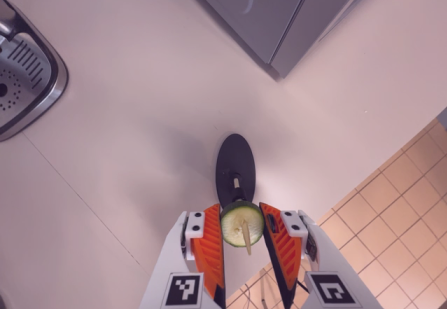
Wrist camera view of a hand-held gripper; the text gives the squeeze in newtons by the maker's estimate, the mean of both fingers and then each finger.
{"total": 8.3, "left": 7.9, "right": 8.6}